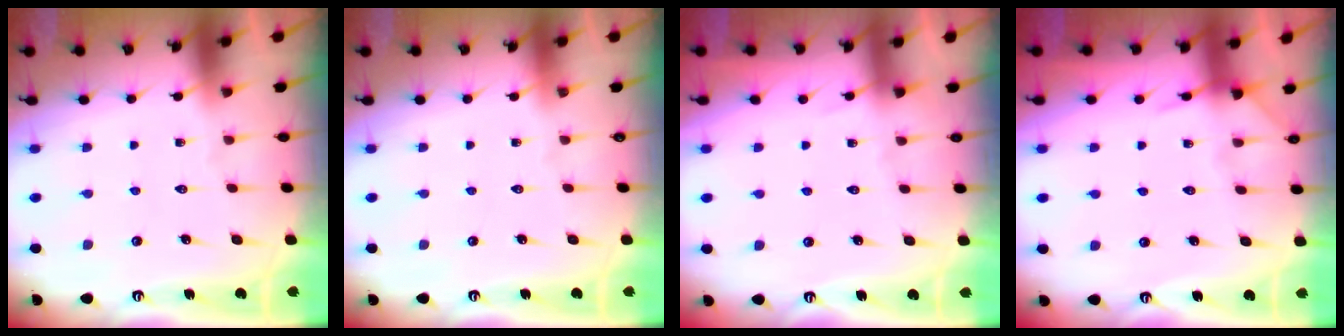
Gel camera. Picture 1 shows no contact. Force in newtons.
{"total": 0.0}
{"total": 2.5, "press": 2.4, "slide": 0.4}
{"total": 5.6, "press": 5.6, "slide": 0.6}